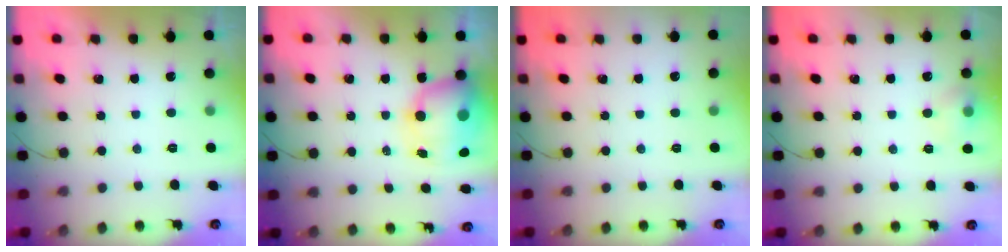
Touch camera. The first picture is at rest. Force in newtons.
{"total": 12.2, "press": 11.8, "slide": 3.0}
{"total": 0.0}
{"total": 6.7, "press": 6.6, "slide": 1.4}